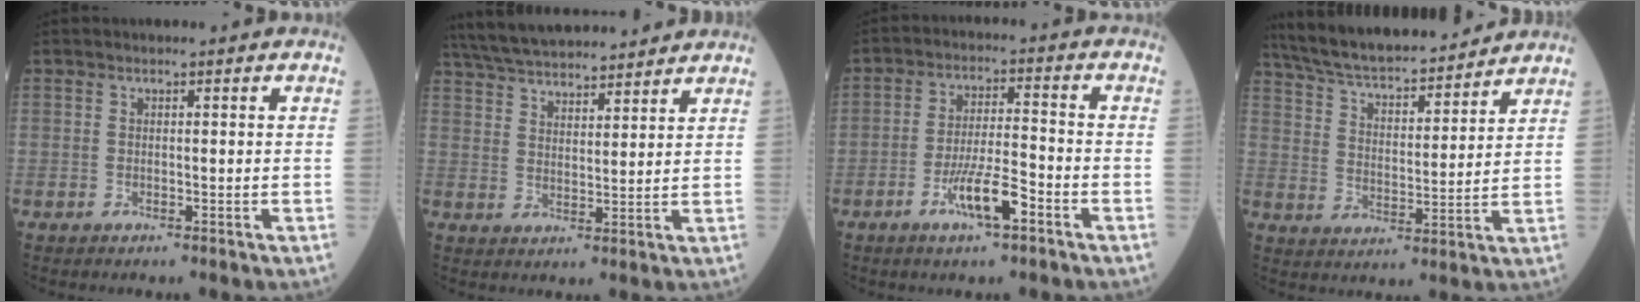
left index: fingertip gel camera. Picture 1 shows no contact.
{"total": 16.4, "force": [14.9, 3.1, 6.0], "torque": [-0.110, 0.044, 0.241]}
{"total": 7.0, "force": [-3.9, 1.0, 5.8], "torque": [-0.113, -0.003, -0.070]}
{"total": 18.9, "force": [17.1, 3.2, 7.4], "torque": [-0.128, 0.022, 0.273]}